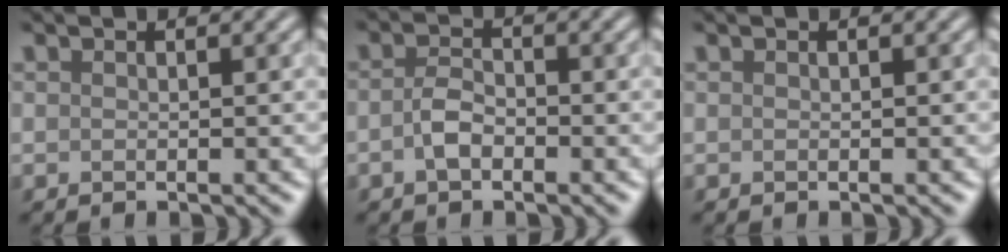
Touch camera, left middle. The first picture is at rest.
{"total": 2.1, "force": [-0.8, 1.2, 1.6], "torque": [-0.033, 0.003, -0.021]}
{"total": 0.0}